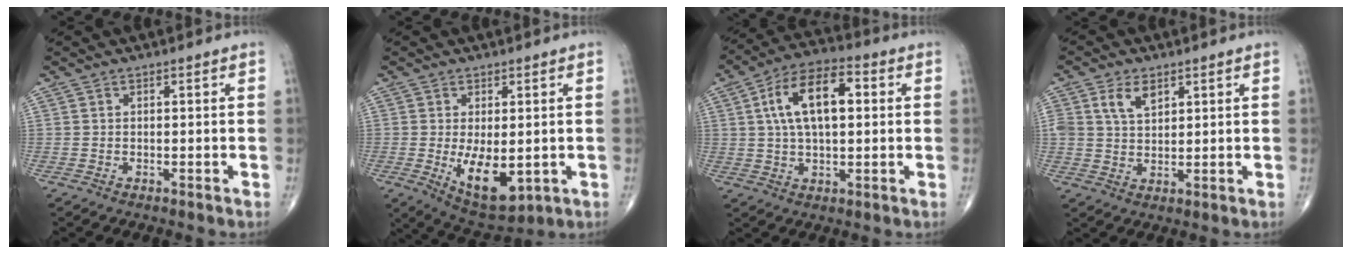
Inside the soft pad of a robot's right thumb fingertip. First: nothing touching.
{"total": 9.9, "force": [-1.5, 4.9, 8.5], "torque": [-0.123, -0.020, -0.006]}
{"total": 13.6, "force": [2.8, 6.7, 11.5], "torque": [-0.198, 0.020, 0.043]}
{"total": 5.2, "force": [2.5, 3.1, 3.3], "torque": [-0.051, -0.009, 0.050]}